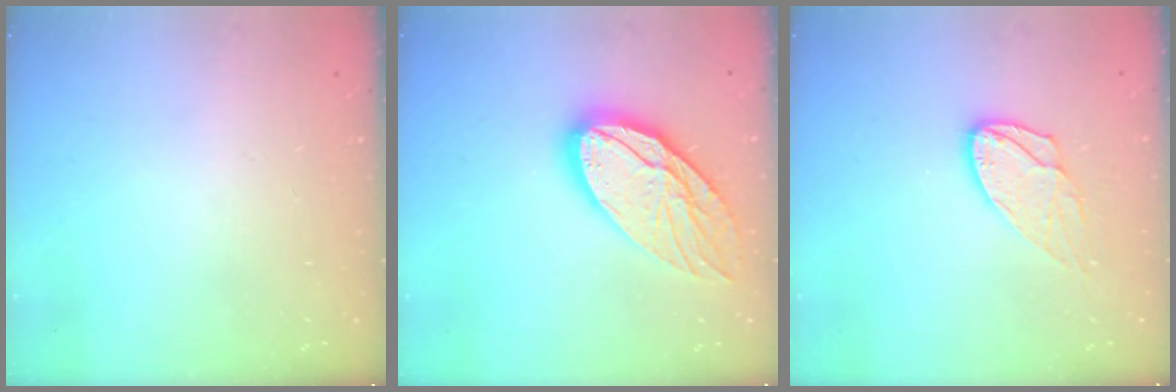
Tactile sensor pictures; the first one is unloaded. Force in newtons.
{"total": 19.9, "press": 19.8, "slide": 1.8}
{"total": 10.6, "press": 10.6, "slide": 0.9}